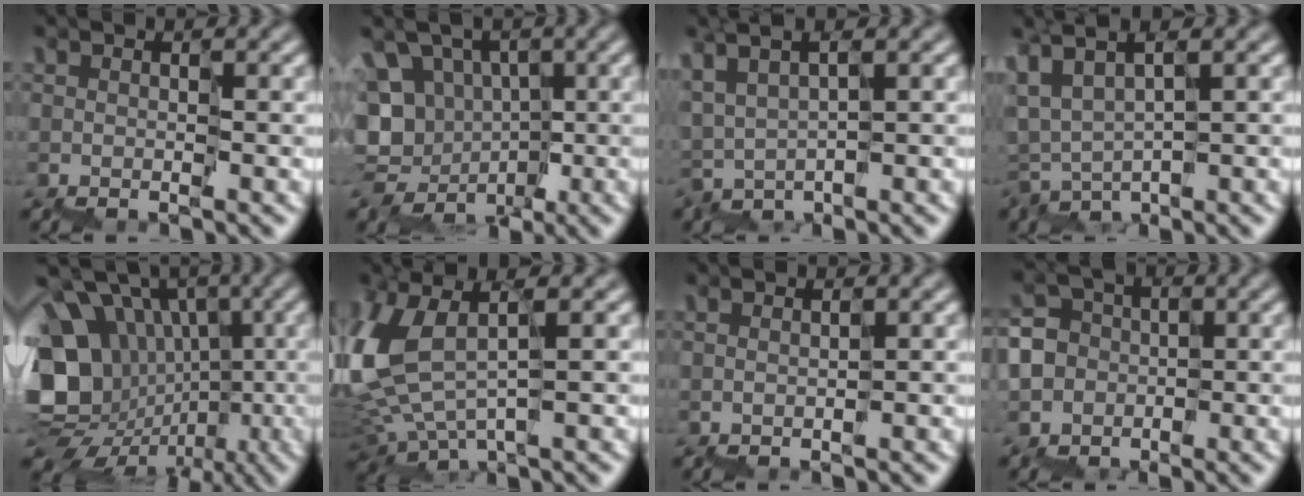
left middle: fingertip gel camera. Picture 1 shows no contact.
{"total": 7.0, "force": [-1.1, 6.4, 2.5], "torque": [-0.018, 0.009, -0.034]}
{"total": 2.3, "force": [1.8, 0.4, 1.4], "torque": [-0.046, 0.006, 0.040]}
{"total": 1.4, "force": [-0.3, 0.4, 1.4], "torque": [-0.046, 0.008, -0.007]}
{"total": 12.3, "force": [-0.6, 10.7, 6.0], "torque": [-0.133, -0.001, -0.004]}
{"total": 7.8, "force": [0.9, 4.0, 6.6], "torque": [-0.200, -0.008, 0.029]}
{"total": 0.6, "force": [-0.1, -0.6, 0.1], "torque": [0.002, 0.001, 0.006]}
{"total": 4.5, "force": [-2.2, 3.9, -0.1], "torque": [0.006, 0.009, -0.065]}